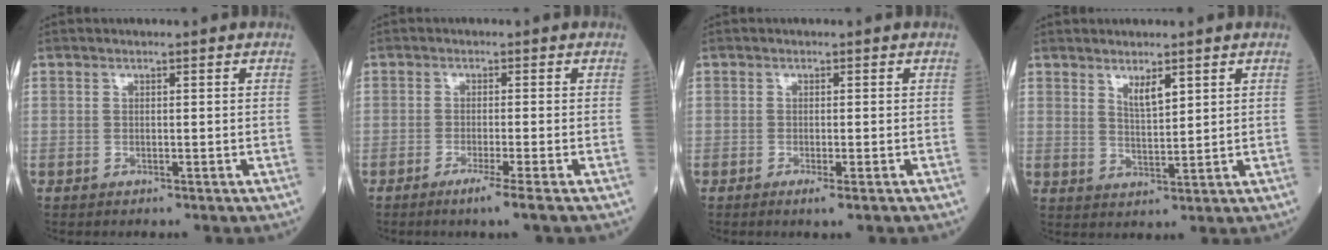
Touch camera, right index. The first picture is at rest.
{"total": 3.7, "force": [-2.4, -1.1, 2.6], "torque": [-0.043, -0.008, -0.044]}
{"total": 1.7, "force": [-1.1, -0.2, 1.3], "torque": [-0.020, -0.005, -0.018]}
{"total": 3.3, "force": [2.1, 0.7, 2.4], "torque": [-0.045, -0.006, 0.043]}